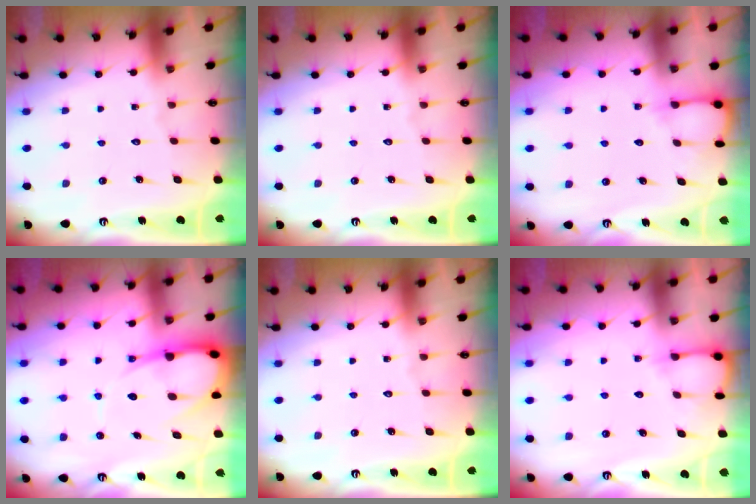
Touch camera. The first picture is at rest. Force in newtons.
{"total": 0.0}
{"total": 6.2, "press": 6.1, "slide": 0.4}
{"total": 10.2, "press": 10.1, "slide": 1.2}
{"total": 0.0}
{"total": 6.2, "press": 6.1, "slide": 0.4}